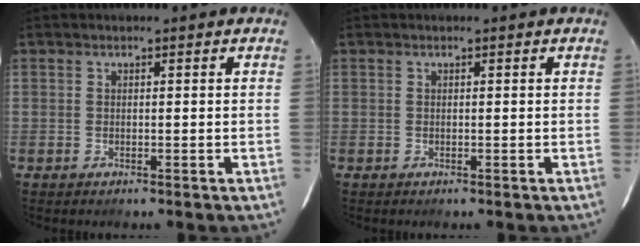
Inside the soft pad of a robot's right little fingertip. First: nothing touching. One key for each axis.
{"total": 0.0}